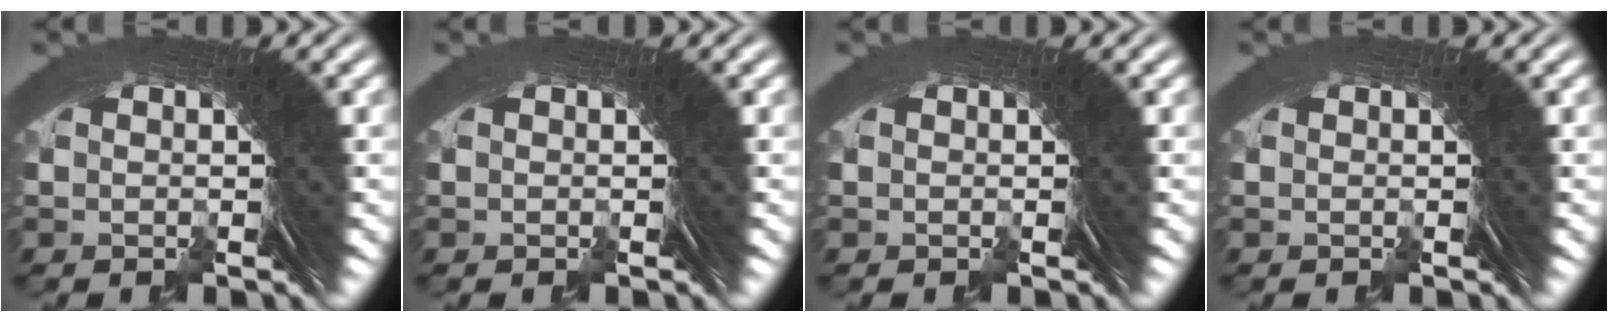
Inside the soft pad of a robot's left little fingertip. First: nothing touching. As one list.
[{"total": 0.0}, {"total": 0.0}, {"total": 0.0}]